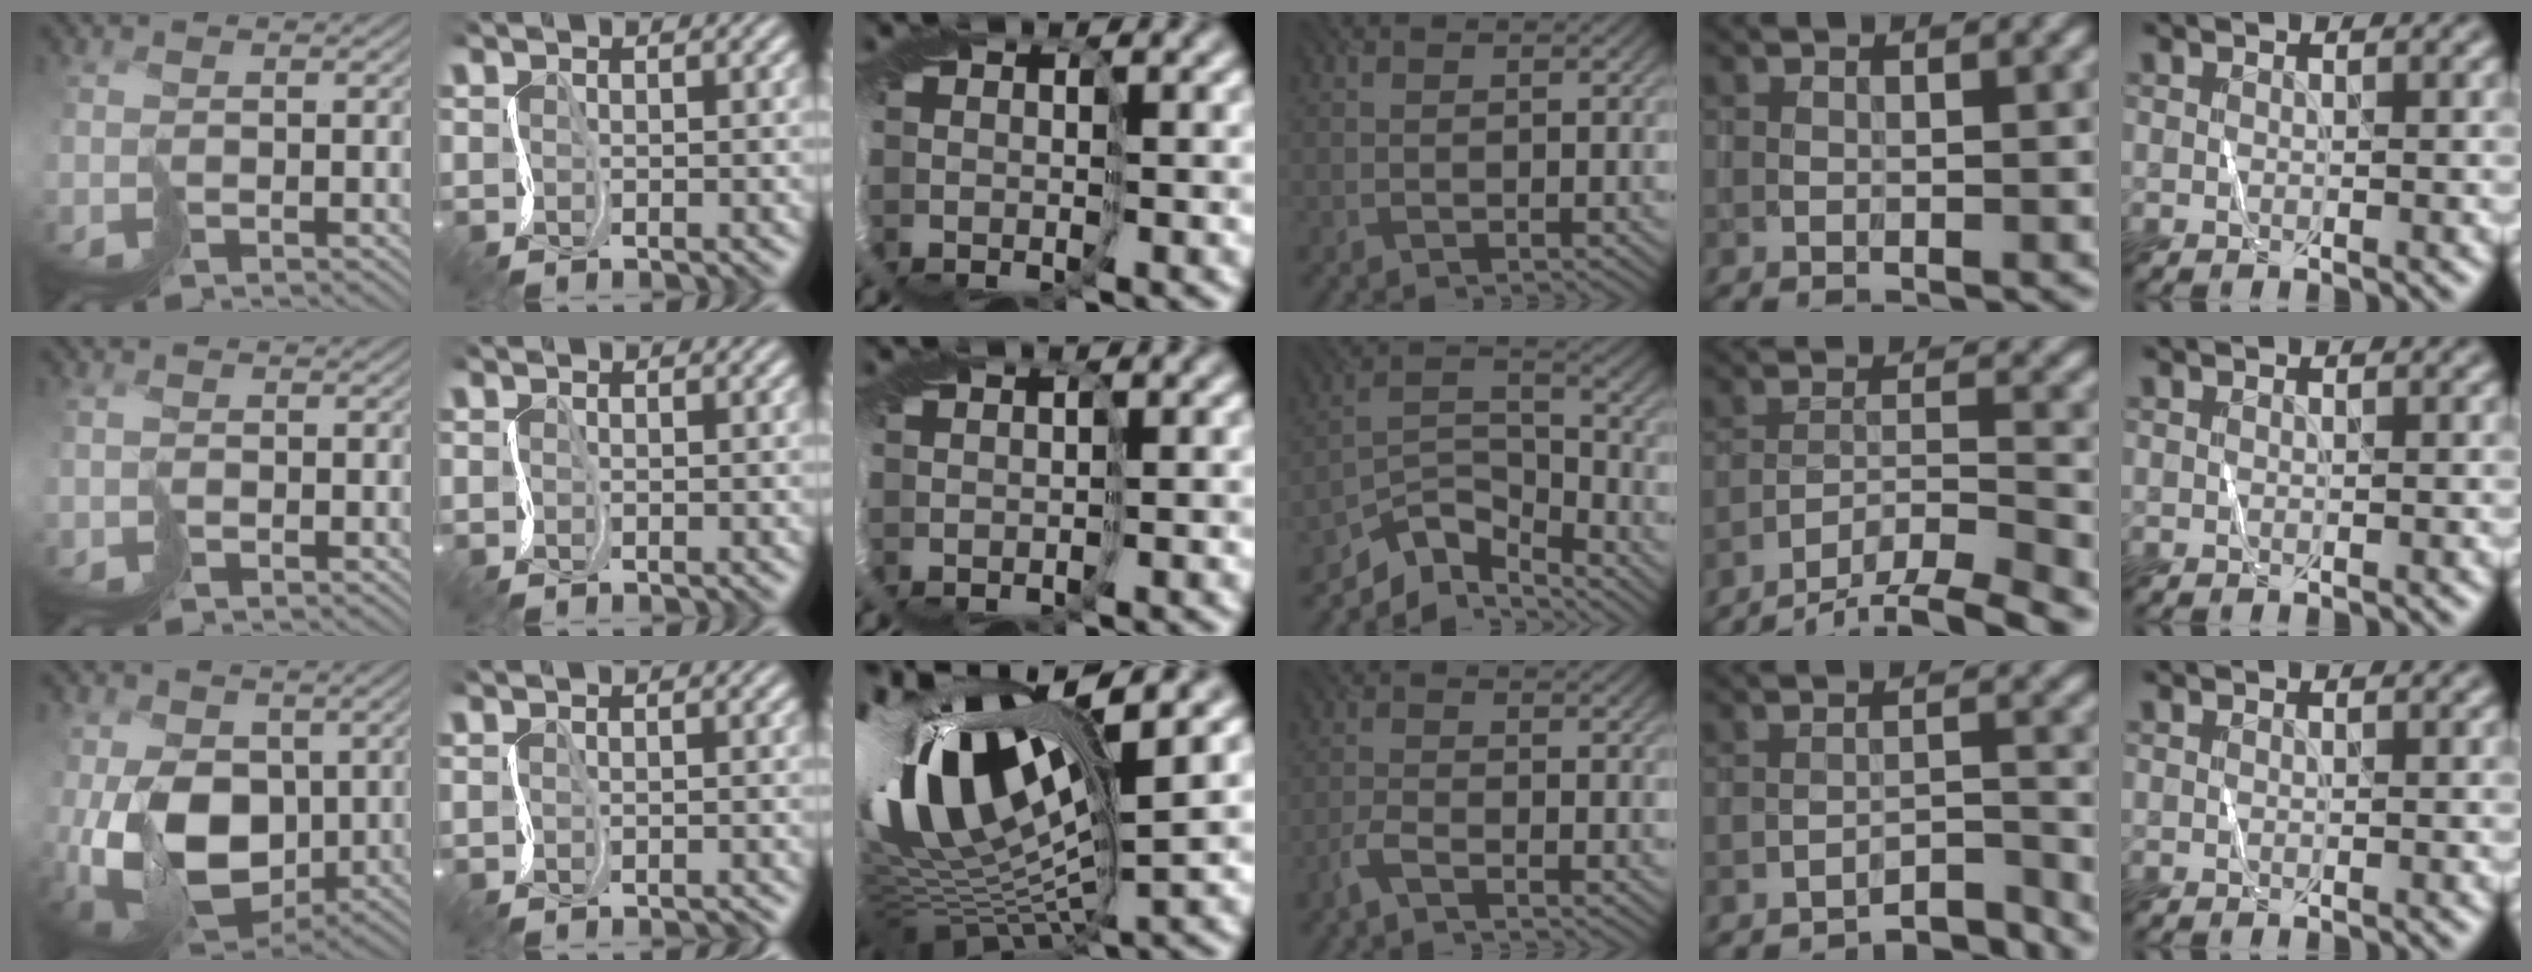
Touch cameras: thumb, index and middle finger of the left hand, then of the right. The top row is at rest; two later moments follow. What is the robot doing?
{"motion": "cut", "object": "tape"}